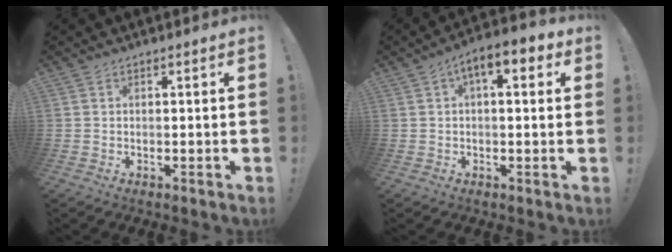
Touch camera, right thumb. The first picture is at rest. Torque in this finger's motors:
{"motor_torque": [0.58, 2.27, 0.62, 0.26, 0.13]}